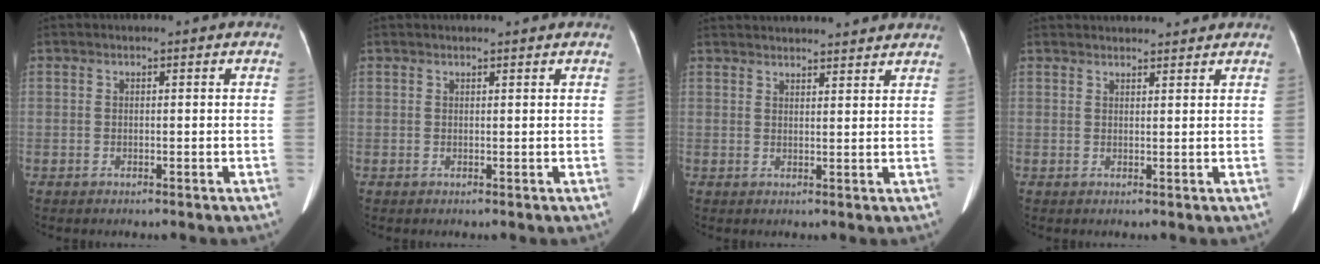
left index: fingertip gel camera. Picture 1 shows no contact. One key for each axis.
{"total": 2.6, "fx": 2.4, "fy": 0.1, "fz": 0.9, "tx": -0.011, "ty": 0.005, "tz": 0.029}
{"total": 14.8, "fx": 14.0, "fy": 2.1, "fz": 4.5, "tx": -0.054, "ty": 0.033, "tz": 0.178}
{"total": 7.5, "fx": 7.2, "fy": 1.1, "fz": 1.8, "tx": -0.016, "ty": 0.015, "tz": 0.086}